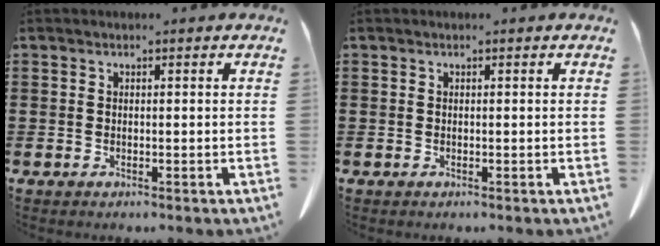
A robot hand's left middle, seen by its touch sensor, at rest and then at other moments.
{"total": 0.0}